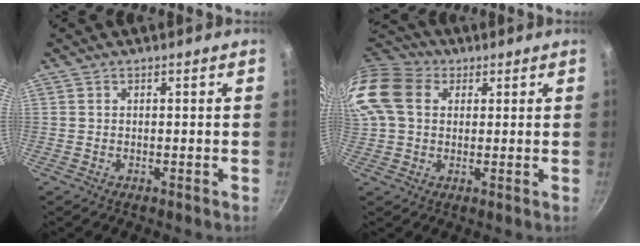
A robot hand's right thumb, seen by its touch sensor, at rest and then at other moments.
{"total": 17.7, "force": [5.0, 13.5, 10.3], "torque": [-0.237, 0.030, 0.080]}